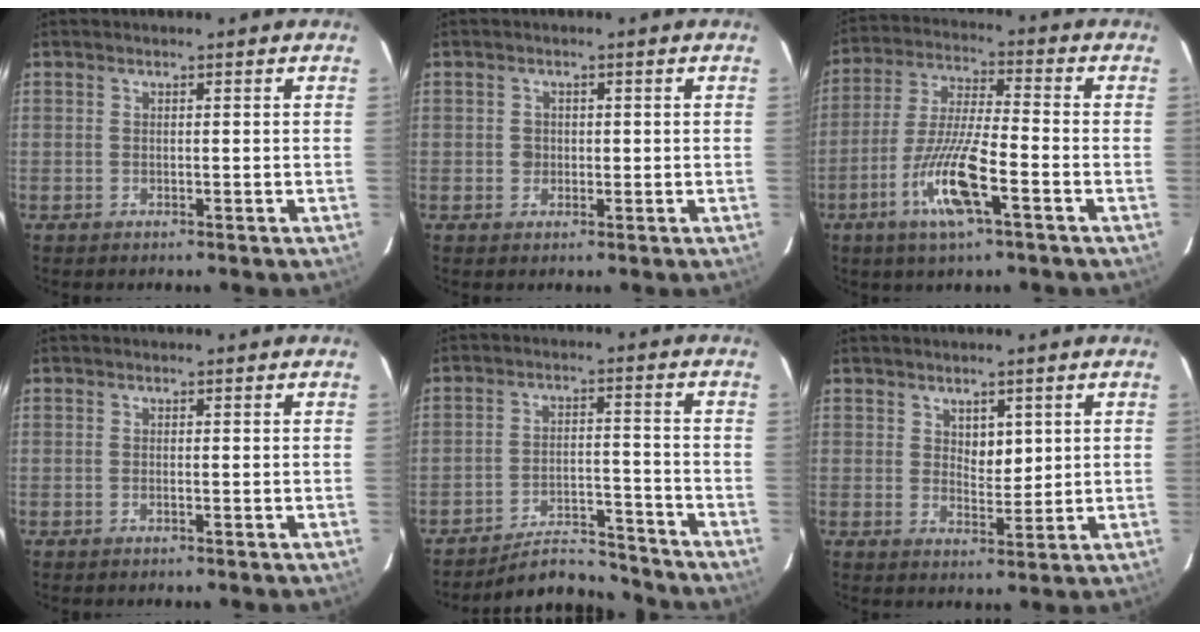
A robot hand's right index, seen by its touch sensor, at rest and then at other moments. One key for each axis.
{"total": 1.7, "fx": 0.0, "fy": 1.6, "fz": 0.7, "tx": -0.012, "ty": 0.002, "tz": 0.002}
{"total": 12.0, "fx": -5.1, "fy": 1.3, "fz": 10.8, "tx": -0.215, "ty": -0.012, "tz": -0.097}
{"total": 0.0}
{"total": 8.0, "fx": -8.0, "fy": 1.2, "fz": 0.2, "tx": -0.004, "ty": 0.022, "tz": -0.131}
{"total": 3.4, "fx": 1.4, "fy": 1.9, "fz": 2.5, "tx": -0.037, "ty": -0.003, "tz": 0.029}